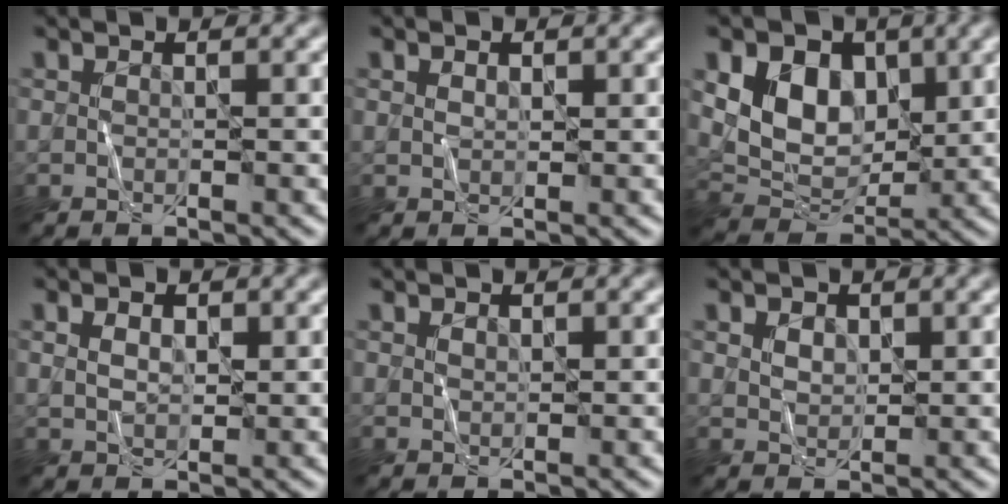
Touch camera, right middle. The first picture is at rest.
{"total": 0.9, "force": [0.5, 0.6, 0.6], "torque": [-0.010, 0.000, 0.009]}
{"total": 7.0, "force": [2.1, 5.1, 4.3], "torque": [-0.075, -0.008, 0.032]}
{"total": 2.5, "force": [0.9, 1.6, 1.6], "torque": [-0.027, 0.008, 0.007]}
{"total": 0.7, "force": [0.4, 0.4, 0.3], "torque": [-0.007, -0.001, 0.008]}
{"total": 2.1, "force": [1.1, 1.5, 1.1], "torque": [-0.022, 0.004, 0.015]}